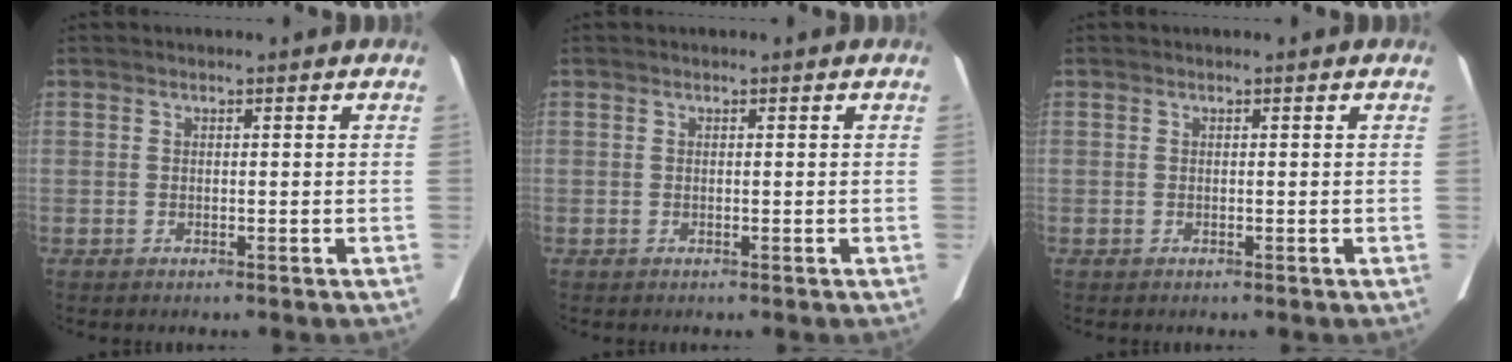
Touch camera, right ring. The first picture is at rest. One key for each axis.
{"total": 0.0}
{"total": 0.0}